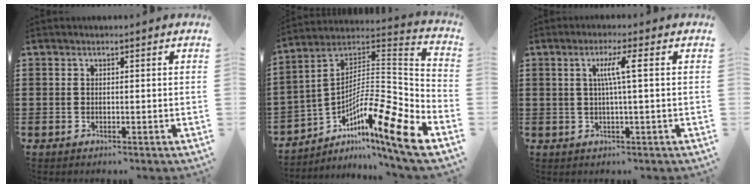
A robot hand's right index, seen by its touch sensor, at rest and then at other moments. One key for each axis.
{"total": 12.8, "fx": -7.8, "fy": 1.8, "fz": 9.9, "tx": -0.152, "ty": -0.016, "tz": -0.154}
{"total": 4.3, "fx": 0.7, "fy": -0.1, "fz": 4.2, "tx": -0.082, "ty": 0.000, "tz": 0.006}